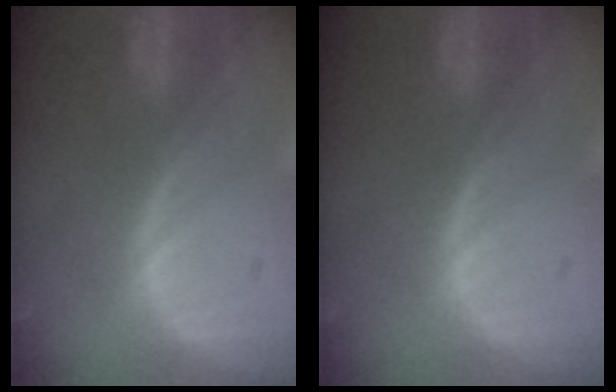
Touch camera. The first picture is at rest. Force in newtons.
{"total": 0.0}